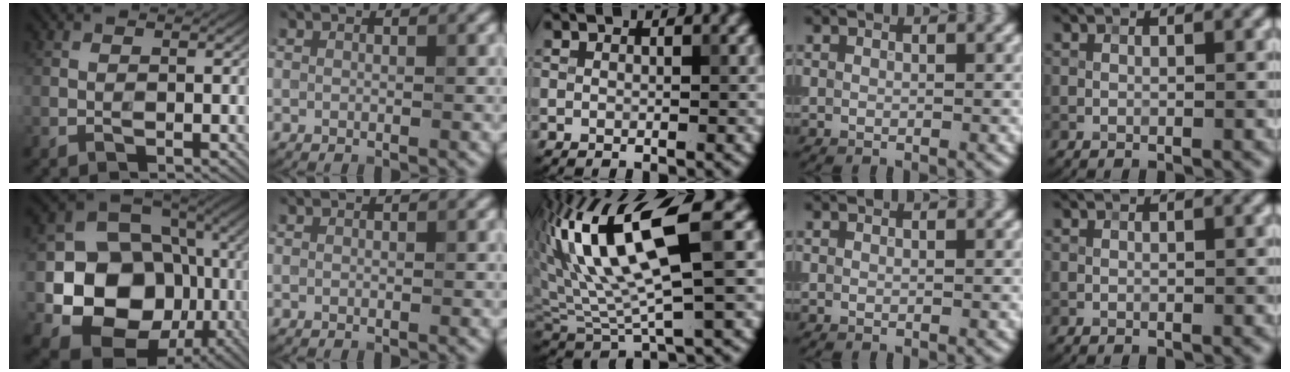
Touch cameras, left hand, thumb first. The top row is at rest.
{"thumb": {"total": 15.9, "force": [-2.7, 13.1, 8.7], "torque": [-0.161, -0.043, -0.042]}, "middle": {"total": 10.9, "force": [4.1, 2.9, 9.7], "torque": [-0.187, 0.011, 0.083]}}